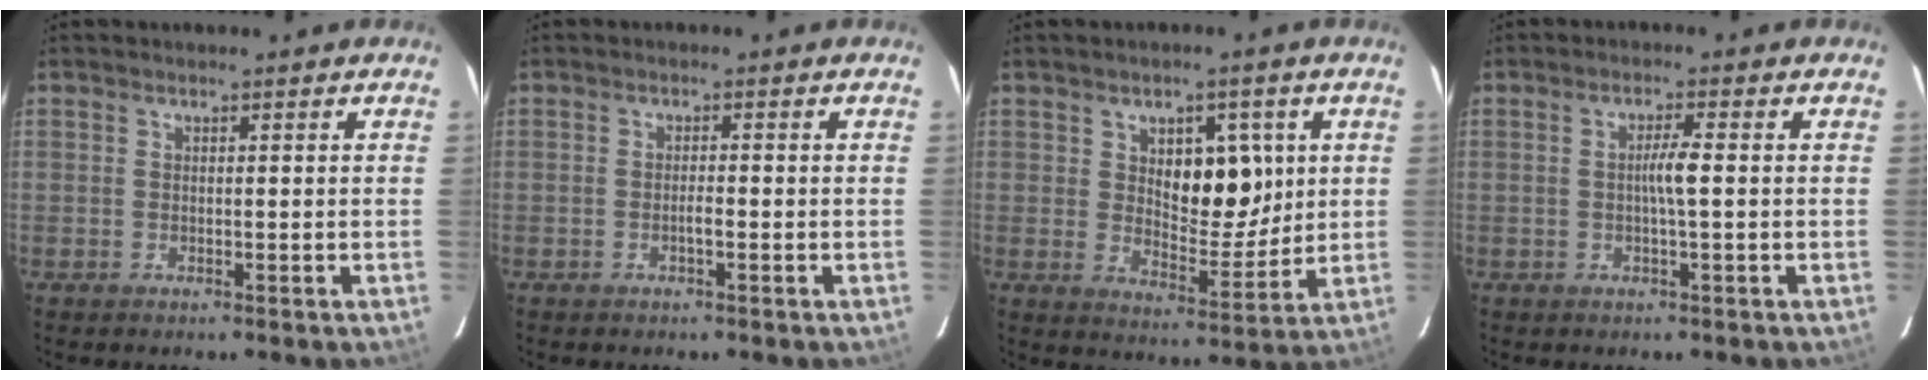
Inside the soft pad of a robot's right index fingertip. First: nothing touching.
{"total": 1.3, "force": [-0.5, 0.1, 1.2], "torque": [-0.020, 0.002, -0.011]}
{"total": 8.9, "force": [2.7, 4.3, 7.3], "torque": [-0.104, 0.003, 0.049]}
{"total": 2.9, "force": [-0.1, -0.2, 2.9], "torque": [-0.053, 0.000, -0.002]}